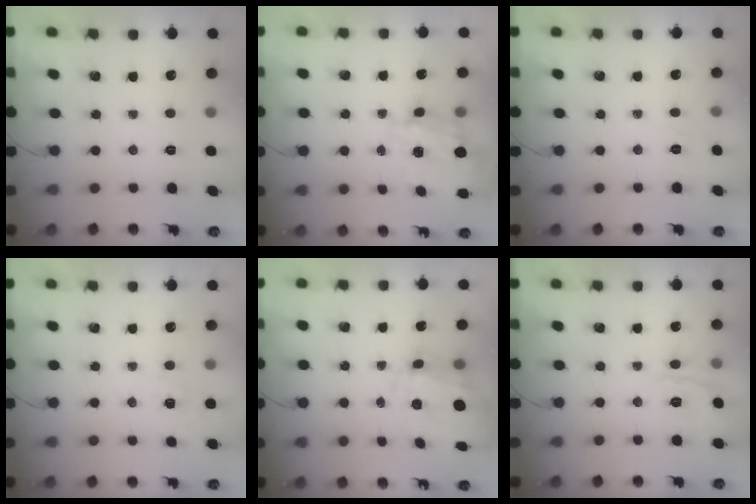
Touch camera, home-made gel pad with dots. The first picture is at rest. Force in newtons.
{"total": 2.7, "press": 2.6, "slide": 1.0}
{"total": 3.1, "press": 2.6, "slide": 1.7}
{"total": 1.6, "press": 0.1, "slide": 1.6}
{"total": 10.7, "press": 10.6, "slide": 1.6}
{"total": 8.9, "press": 8.9, "slide": 0.6}